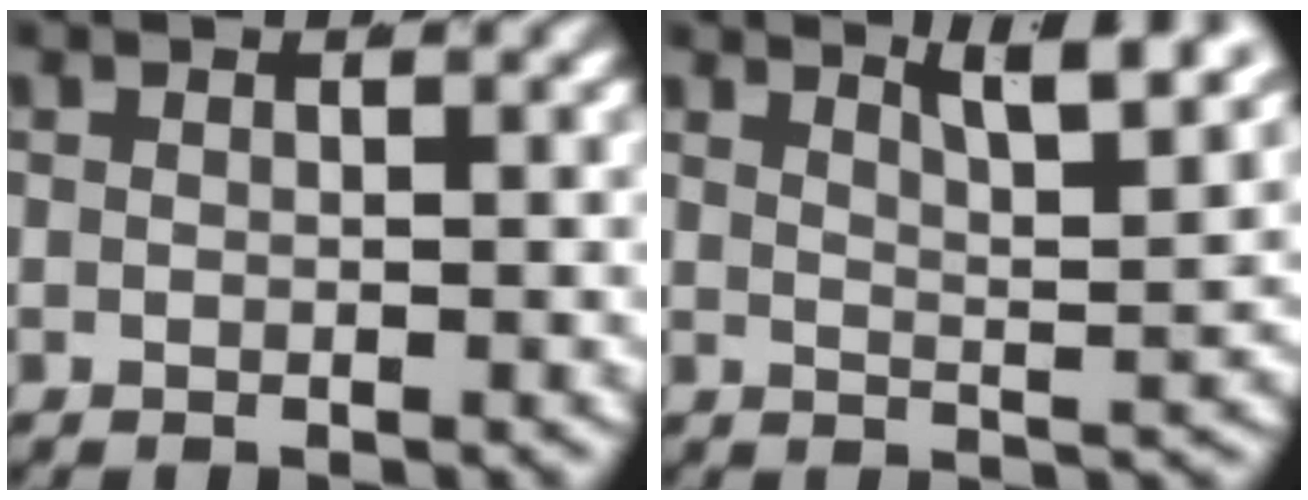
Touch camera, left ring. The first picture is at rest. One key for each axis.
{"total": 5.4, "fx": 3.8, "fy": 0.7, "fz": 3.8, "tx": -0.045, "ty": -0.008, "tz": 0.063}